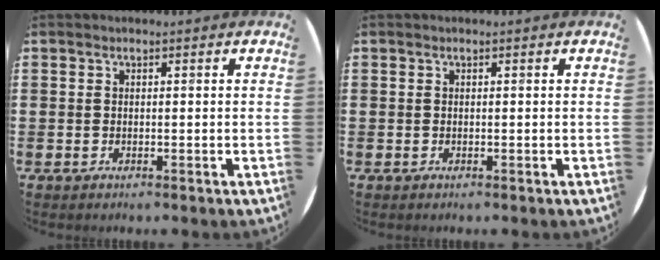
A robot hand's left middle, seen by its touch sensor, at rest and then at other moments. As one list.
[{"total": 0.0}]